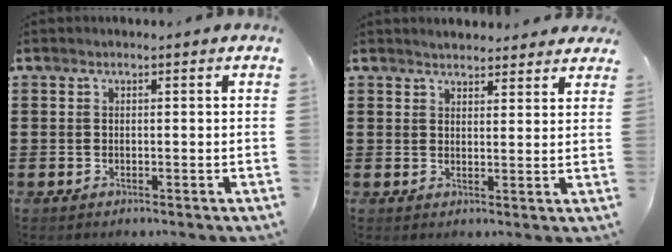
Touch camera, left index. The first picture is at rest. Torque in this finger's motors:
{"motor_torque": [1.09, -1.05, 0.20, 0.04]}